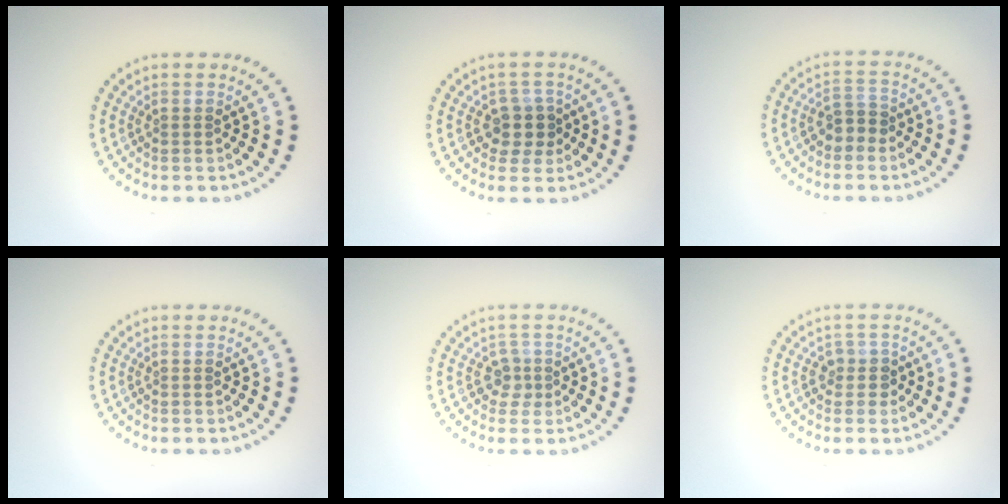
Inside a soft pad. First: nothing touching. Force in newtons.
{"total": 2.5, "press": 2.2, "slide": 1.2}
{"total": 2.0, "press": 1.8, "slide": 0.8}
{"total": 0.0}
{"total": 1.8, "press": 1.3, "slide": 1.2}
{"total": 1.7, "press": 1.4, "slide": 0.8}